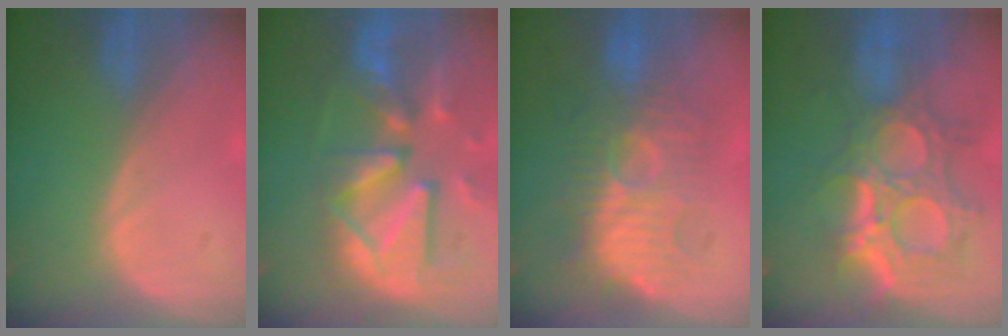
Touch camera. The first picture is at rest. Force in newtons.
{"total": 13.0, "press": 11.3, "slide": 6.4}
{"total": 9.8, "press": 9.8, "slide": 0.8}
{"total": 12.0, "press": 10.7, "slide": 5.3}